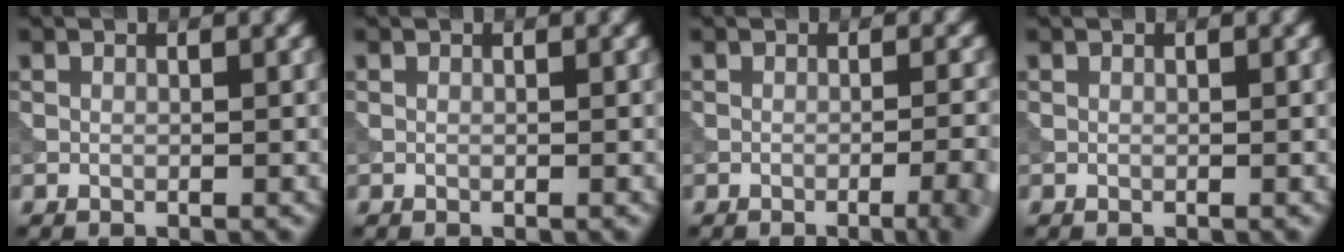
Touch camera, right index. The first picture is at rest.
{"total": 0.0}
{"total": 5.0, "force": [-2.3, 1.6, 4.2], "torque": [-0.030, 0.009, -0.025]}
{"total": 0.0}